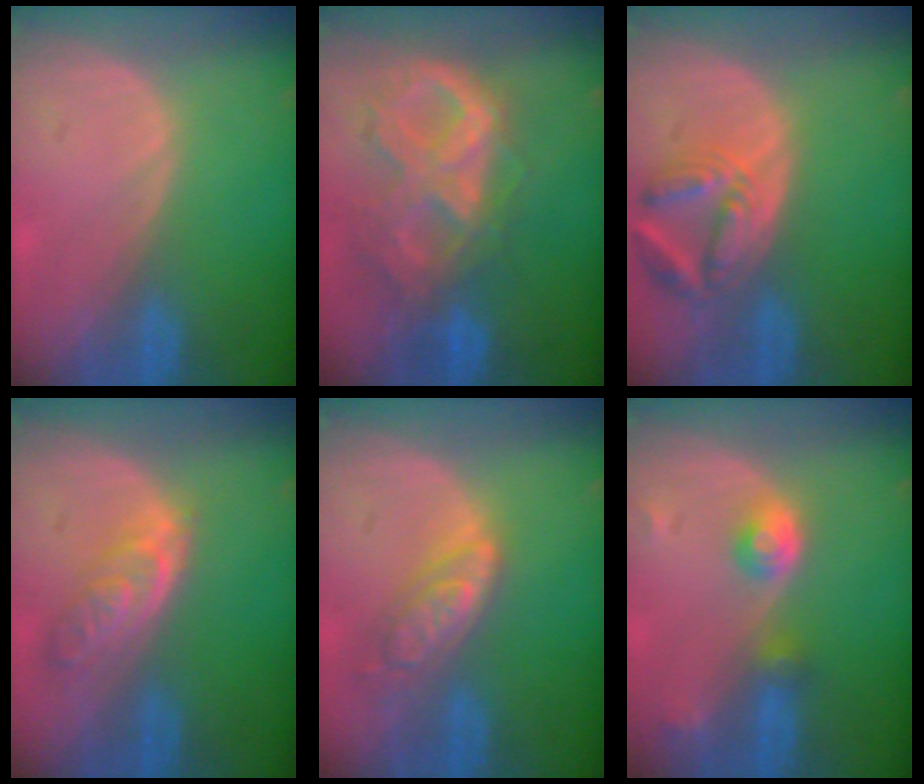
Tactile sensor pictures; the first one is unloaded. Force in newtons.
{"total": 10.6, "press": 9.0, "slide": 5.7}
{"total": 7.2, "press": 6.5, "slide": 3.0}
{"total": 5.0, "press": 4.9, "slide": 0.4}
{"total": 6.3, "press": 5.6, "slide": 2.9}
{"total": 4.4, "press": 4.1, "slide": 1.8}